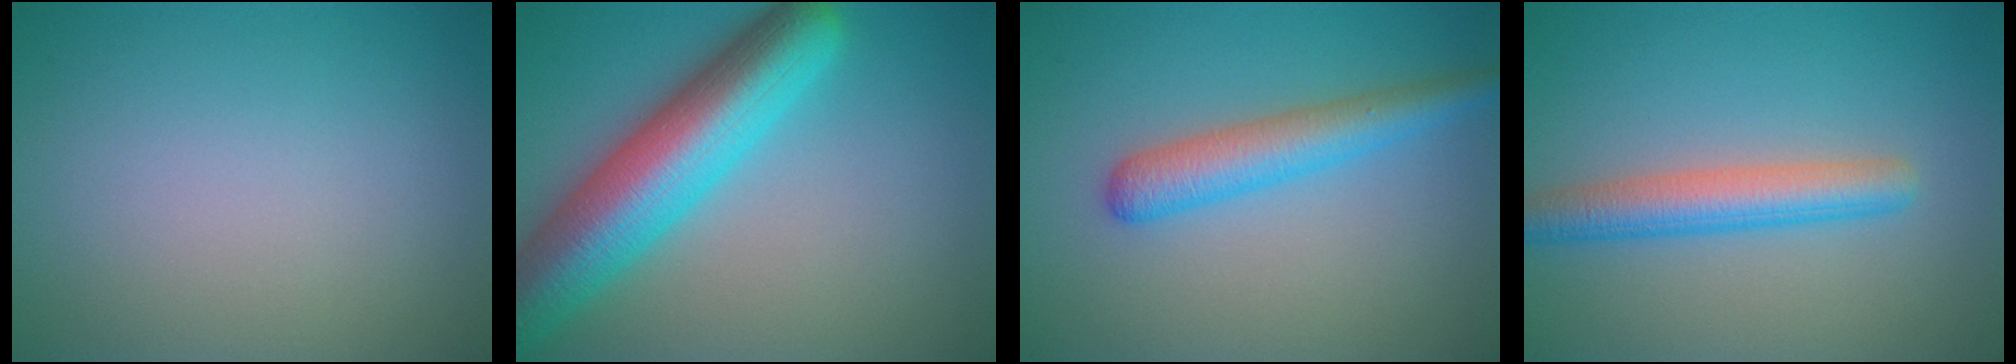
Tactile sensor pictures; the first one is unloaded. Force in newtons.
{"total": 10.2, "press": 10.2, "slide": 0.4}
{"total": 3.9, "press": 3.9, "slide": 0.1}
{"total": 4.1, "press": 4.1, "slide": 0.1}